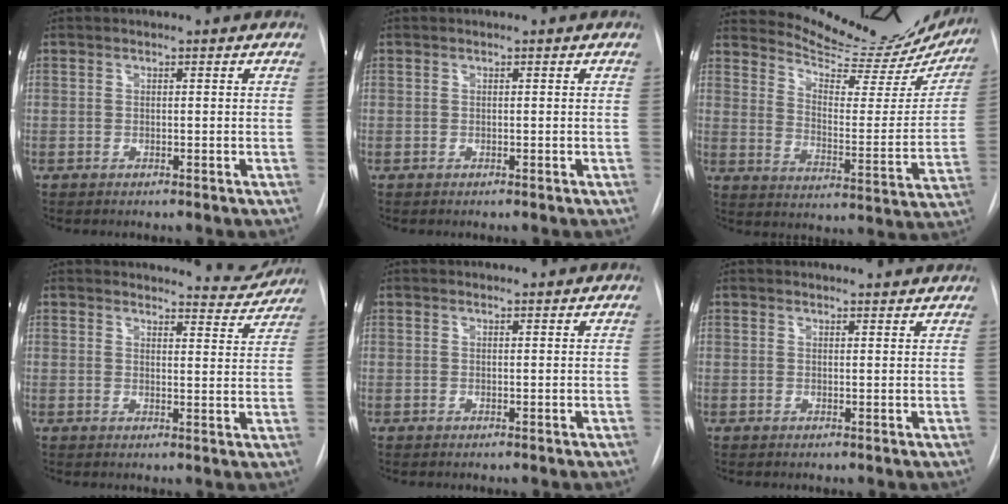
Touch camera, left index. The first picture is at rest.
{"total": 0.0}
{"total": 20.1, "force": [19.2, 3.3, 4.9], "torque": [-0.069, -0.081, 0.241]}
{"total": 6.4, "force": [6.3, 1.0, -0.1], "torque": [0.015, -0.028, 0.061]}
{"total": 1.1, "force": [1.1, 0.1, 0.0], "torque": [-0.010, 0.002, 0.013]}
{"total": 7.6, "force": [7.3, 1.5, 1.6], "torque": [-0.011, 0.015, 0.072]}